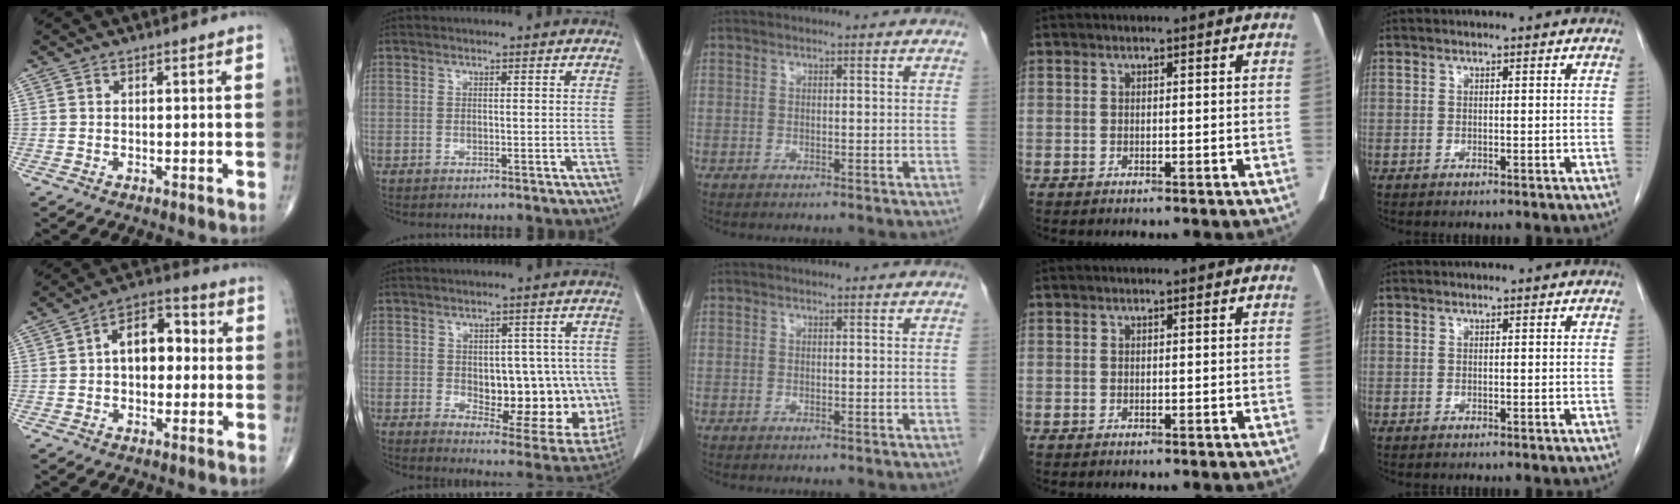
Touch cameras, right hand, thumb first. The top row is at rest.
{"thumb": {"total": 9.4, "force": [0.6, 6.0, 7.2], "torque": [-0.088, 0.025, -0.002]}, "index": {"total": 16.1, "force": [-1.4, 8.0, 13.9], "torque": [-0.176, 0.006, 0.007]}}